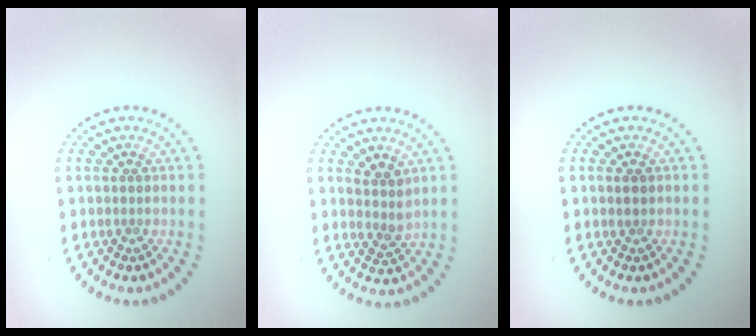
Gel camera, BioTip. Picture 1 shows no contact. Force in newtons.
{"total": 1.9, "press": 1.5, "slide": 1.1}
{"total": 0.8, "press": 0.7, "slide": 0.4}